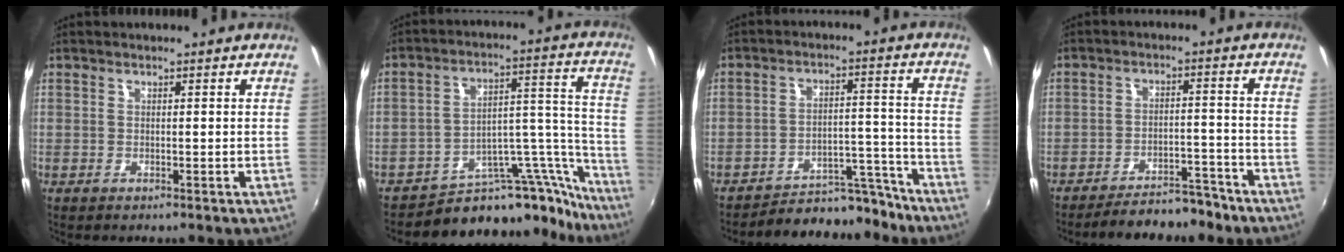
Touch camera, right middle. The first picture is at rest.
{"total": 18.6, "force": [-17.0, 6.2, 4.5], "torque": [-0.045, 0.065, -0.246]}
{"total": 13.3, "force": [-12.4, 4.1, 2.5], "torque": [-0.045, 0.037, -0.166]}
{"total": 9.8, "force": [-8.6, 3.0, 3.7], "torque": [-0.081, 0.014, -0.110]}